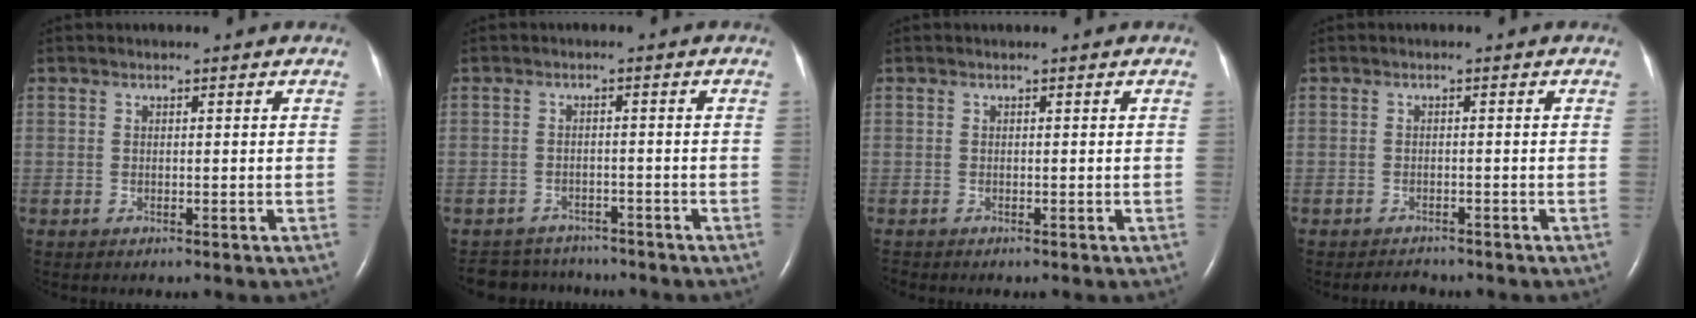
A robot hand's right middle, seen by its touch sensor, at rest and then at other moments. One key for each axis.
{"total": 6.5, "fx": -6.1, "fy": 2.3, "fz": 0.1, "tx": -0.005, "ty": 0.008, "tz": -0.084}
{"total": 0.0}
{"total": 1.9, "fx": -1.8, "fy": 0.6, "fz": 0.1, "tx": -0.007, "ty": -0.005, "tz": -0.023}